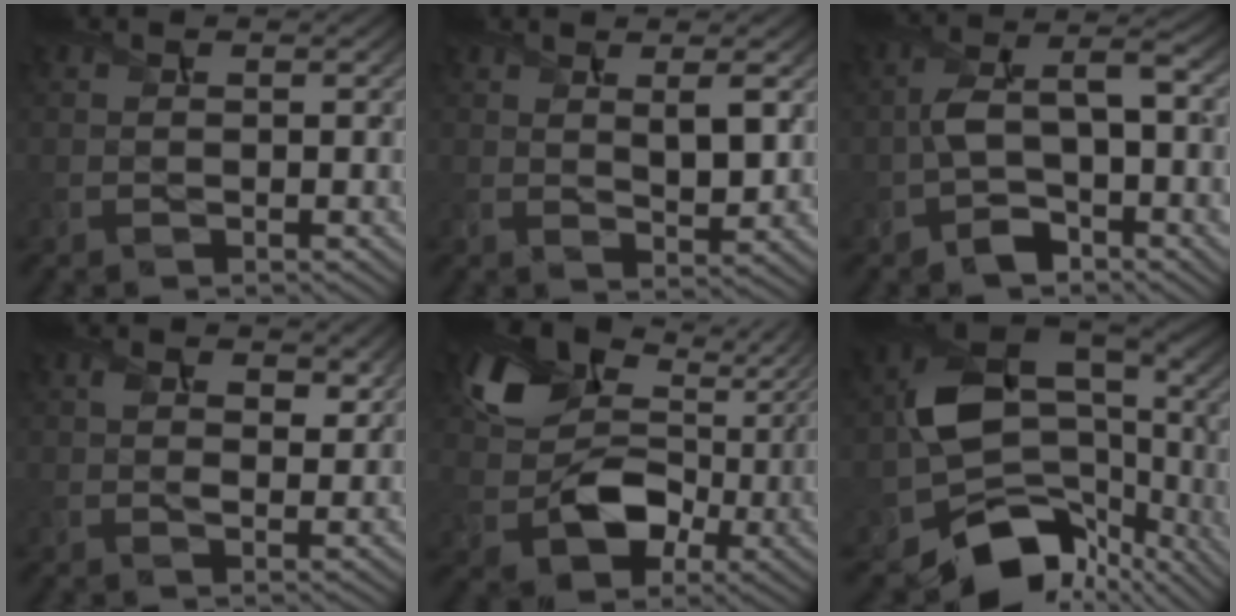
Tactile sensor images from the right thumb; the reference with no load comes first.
{"total": 4.3, "force": [1.7, 1.1, 3.7], "torque": [-0.073, -0.004, 0.033]}
{"total": 9.5, "force": [-1.9, 4.7, 8.0], "torque": [-0.154, 0.004, -0.039]}
{"total": 3.5, "force": [1.5, 2.0, 2.5], "torque": [-0.052, -0.004, 0.029]}
{"total": 12.3, "force": [2.3, 9.1, 8.0], "torque": [-0.154, -0.015, 0.046]}
{"total": 15.8, "force": [-4.4, 11.2, 10.3], "torque": [-0.182, -0.045, -0.056]}